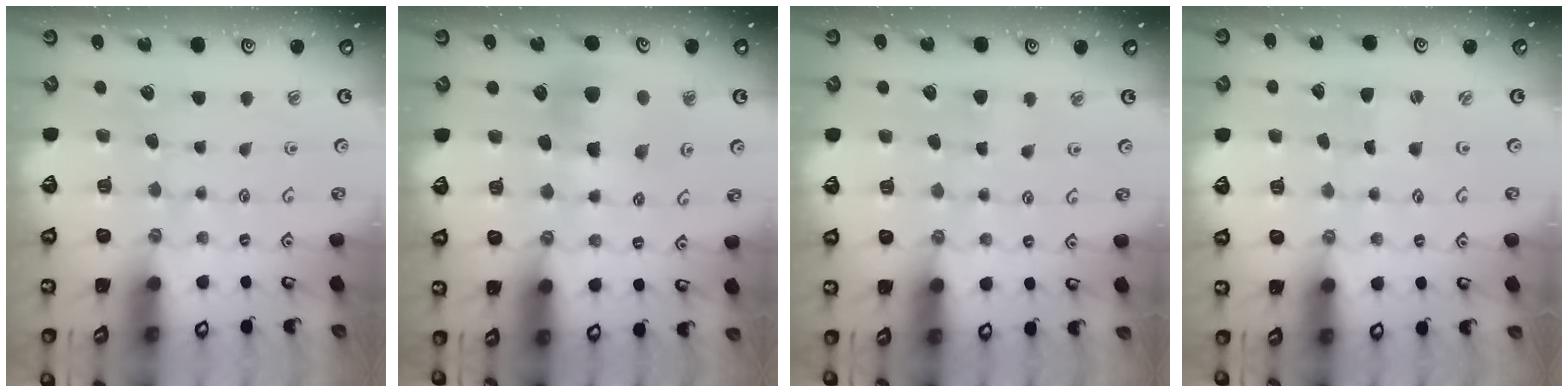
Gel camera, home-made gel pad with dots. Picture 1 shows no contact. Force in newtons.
{"total": 6.1, "press": 6.1, "slide": 0.6}
{"total": 3.1, "press": 3.1, "slide": 0.5}
{"total": 0.0}